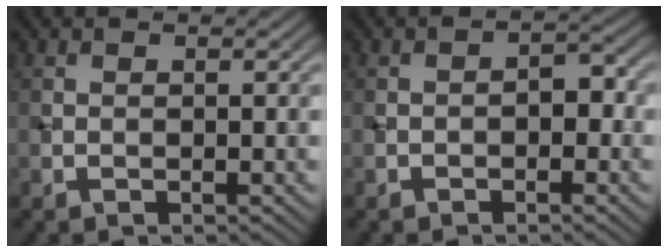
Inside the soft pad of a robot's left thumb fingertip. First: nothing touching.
{"total": 2.3, "force": [-0.8, 1.2, 1.7], "torque": [-0.025, 0.005, -0.019]}